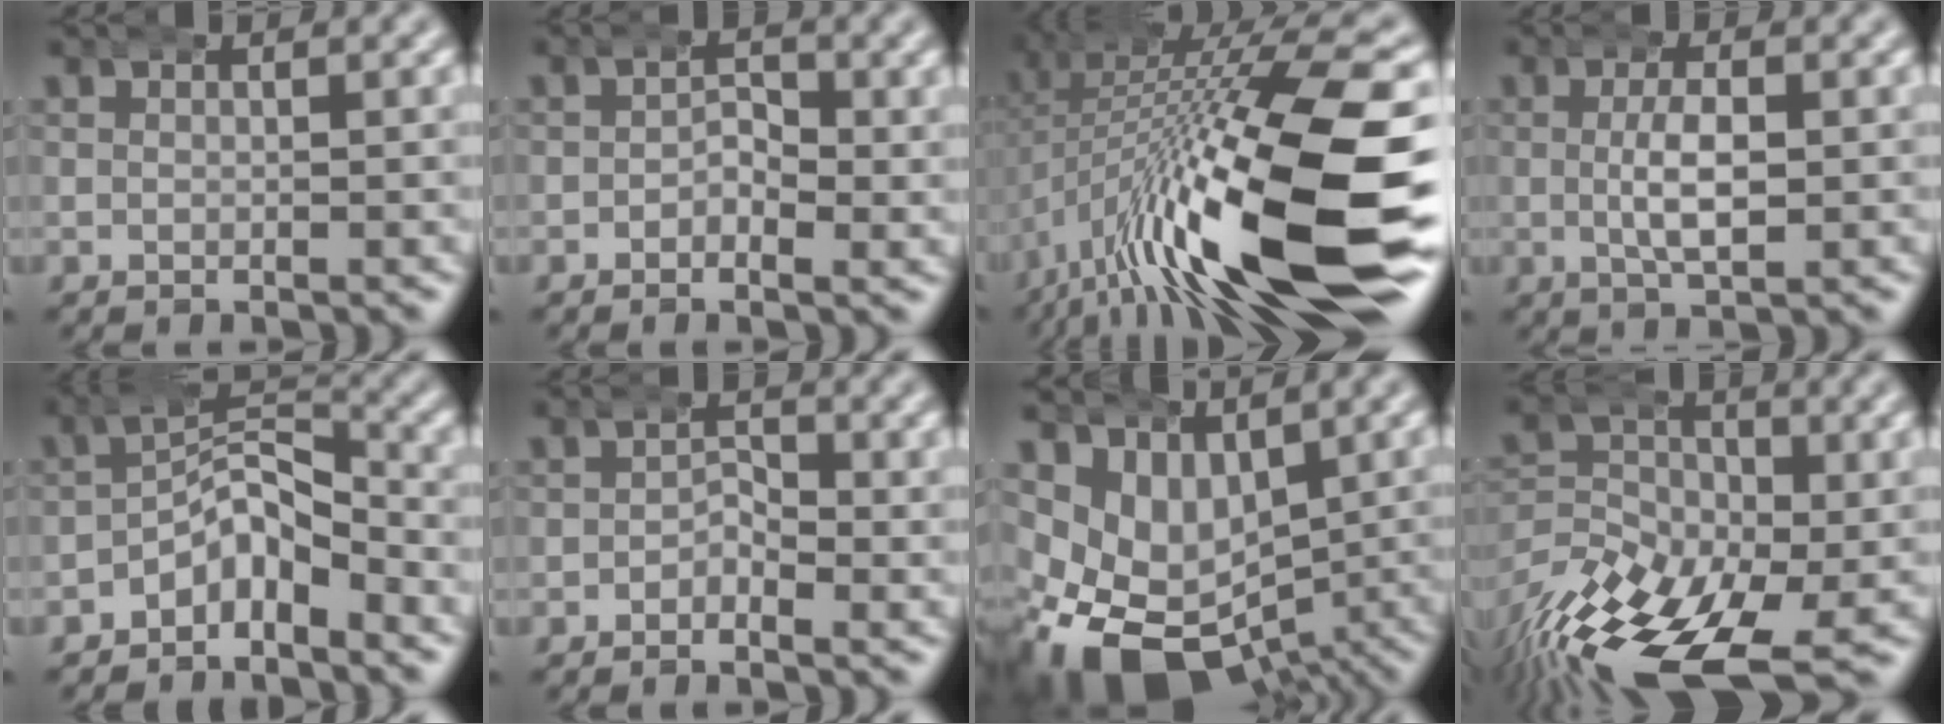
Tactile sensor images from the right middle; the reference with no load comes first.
{"total": 1.5, "force": [0.0, 1.2, 0.9], "torque": [-0.005, 0.000, -0.006]}
{"total": 15.8, "force": [-1.8, 6.0, 14.6], "torque": [-0.228, -0.002, -0.009]}
{"total": 3.2, "force": [0.8, 0.9, 3.0], "torque": [-0.046, 0.006, 0.012]}
{"total": 5.1, "force": [-2.0, 3.0, 3.7], "torque": [-0.031, 0.005, -0.042]}
{"total": 1.3, "force": [-0.3, 1.1, 0.7], "torque": [-0.001, -0.001, -0.011]}
{"total": 12.7, "force": [-3.0, 9.6, 7.7], "torque": [-0.163, -0.064, -0.023]}
{"total": 9.7, "force": [-4.5, 5.3, 6.8], "torque": [-0.116, -0.038, -0.060]}